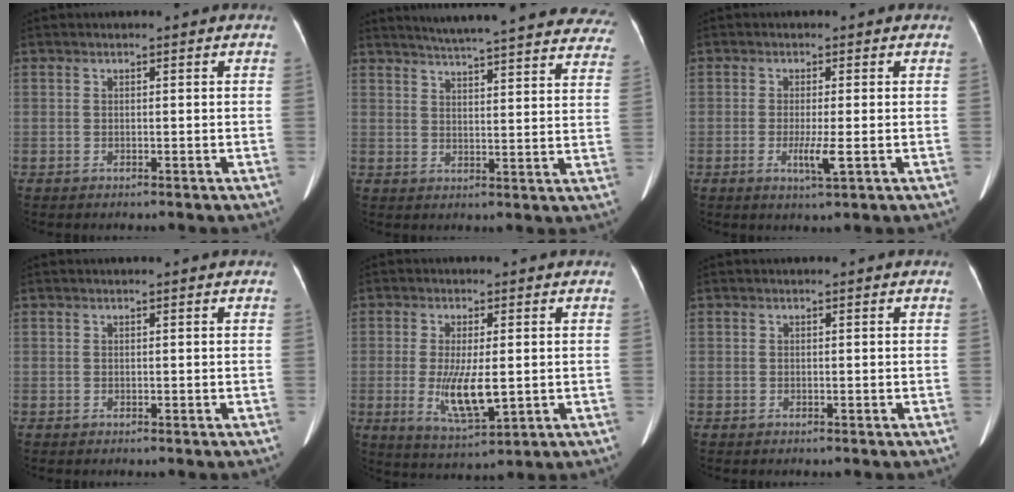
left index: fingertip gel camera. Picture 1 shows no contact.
{"total": 29.7, "force": [26.9, 4.0, 12.1], "torque": [-0.182, -0.058, 0.312]}
{"total": 3.3, "force": [-0.8, 0.0, 3.2], "torque": [-0.062, -0.008, -0.013]}
{"total": 0.0}
{"total": 7.8, "force": [-0.7, 2.0, 7.5], "torque": [-0.147, -0.021, -0.006]}
{"total": 0.0}